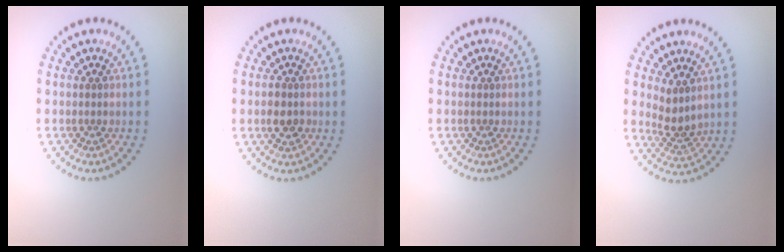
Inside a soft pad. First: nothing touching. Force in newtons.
{"total": 1.7, "press": 1.7, "slide": 0.3}
{"total": 0.0}
{"total": 2.5, "press": 2.0, "slide": 1.5}